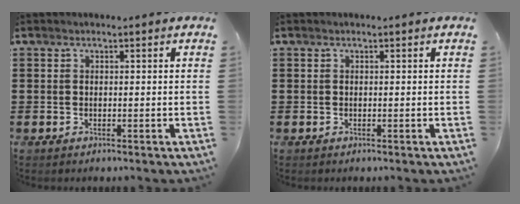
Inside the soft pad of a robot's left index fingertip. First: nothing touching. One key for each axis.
{"total": 0.0}